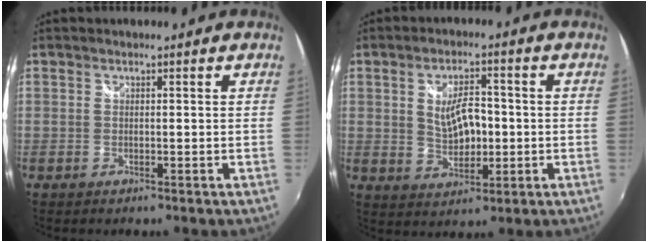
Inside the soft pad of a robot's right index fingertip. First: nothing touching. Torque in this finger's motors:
{"motor_torque": [1.42, 0.72, 0.20, 0.06]}